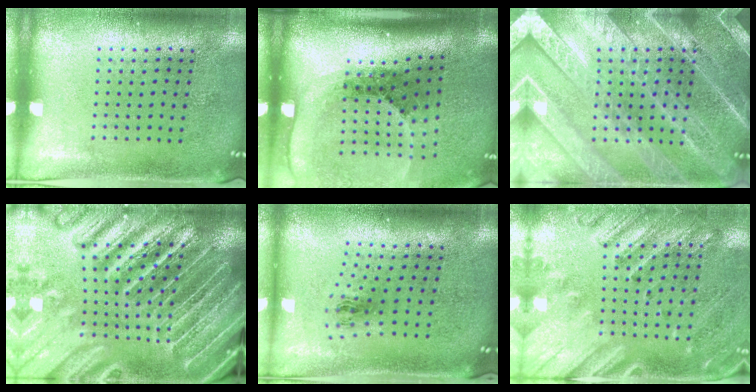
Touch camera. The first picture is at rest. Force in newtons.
{"total": 2.6, "press": 1.9, "slide": 1.8}
{"total": 5.1, "press": 5.0, "slide": 0.6}
{"total": 5.5, "press": 4.8, "slide": 2.7}
{"total": 1.0, "press": 0.4, "slide": 0.9}
{"total": 2.4, "press": 2.0, "slide": 1.3}